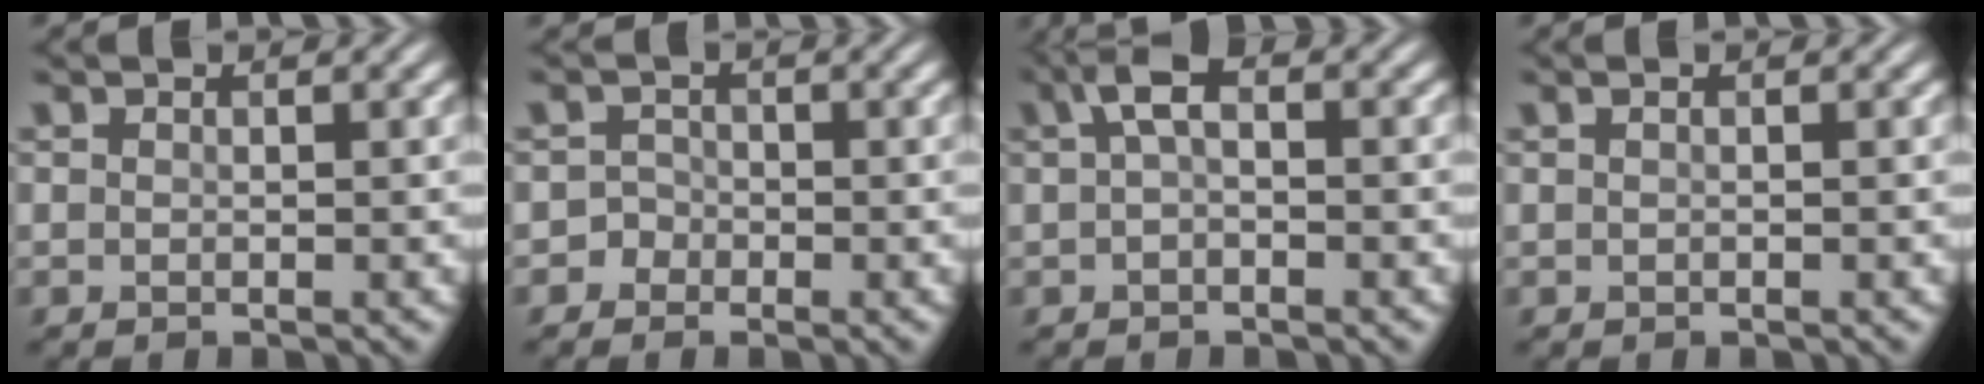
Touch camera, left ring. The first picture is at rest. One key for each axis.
{"total": 1.4, "fx": -0.8, "fy": 1.2, "fz": -0.1, "tx": 0.016, "ty": 0.009, "tz": -0.019}
{"total": 2.5, "fx": 0.5, "fy": 1.2, "fz": 2.2, "tx": -0.040, "ty": 0.010, "tz": 0.002}
{"total": 0.7, "fx": 0.3, "fy": 0.3, "fz": 0.6, "tx": -0.013, "ty": 0.000, "tz": -0.001}